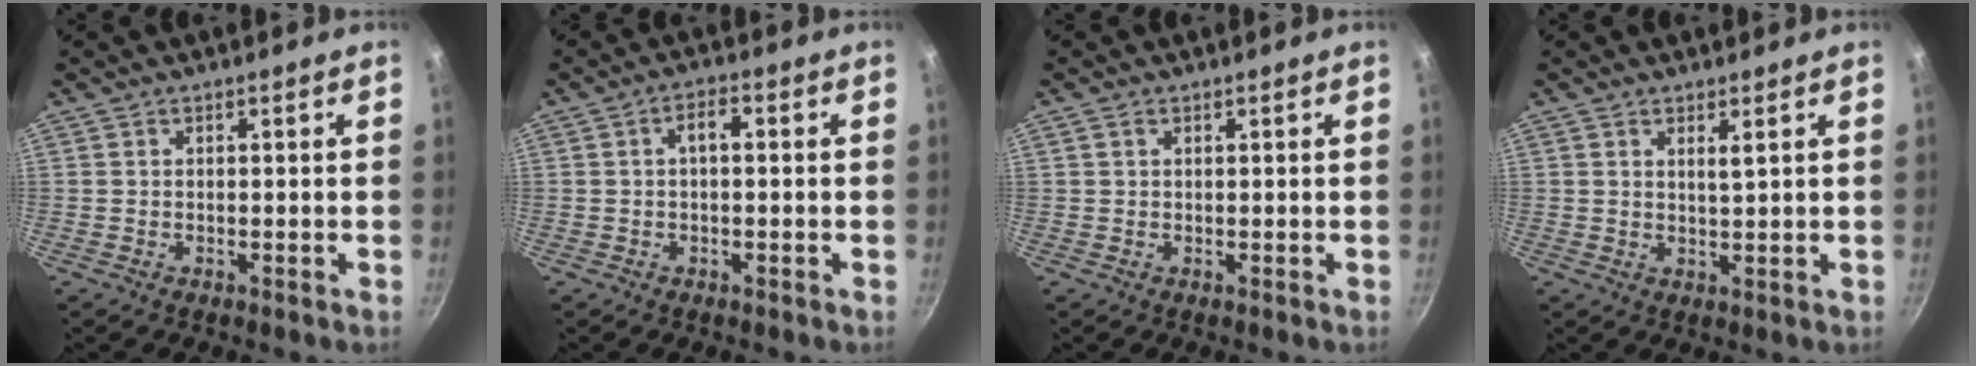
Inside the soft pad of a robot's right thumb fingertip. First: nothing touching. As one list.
[{"total": 3.1, "force": [0.2, 1.4, 2.7], "torque": [-0.051, 0.015, 0.000]}, {"total": 0.7, "force": [0.4, 0.5, 0.4], "torque": [-0.006, 0.001, 0.006]}, {"total": 2.0, "force": [1.0, 0.3, 1.7], "torque": [-0.029, -0.005, 0.019]}]